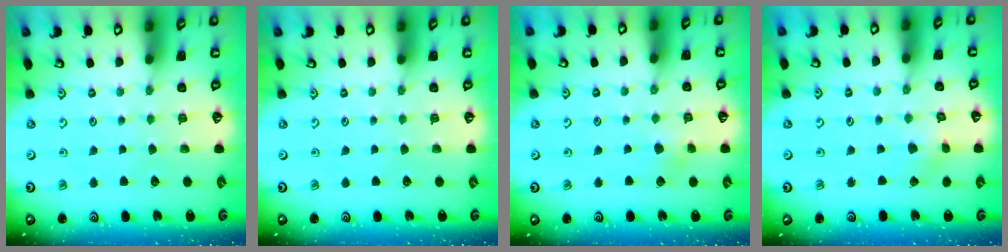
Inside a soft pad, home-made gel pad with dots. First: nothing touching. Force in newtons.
{"total": 0.0}
{"total": 3.4, "press": 3.4, "slide": 0.3}
{"total": 1.9, "press": 1.9, "slide": 0.2}